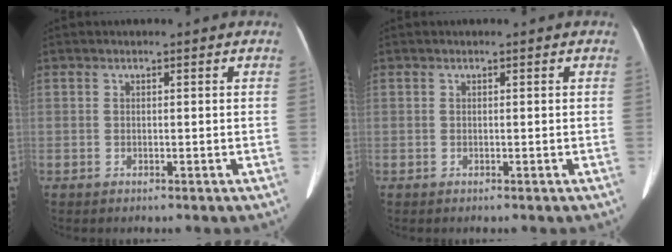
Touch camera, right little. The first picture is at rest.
{"total": 0.0}